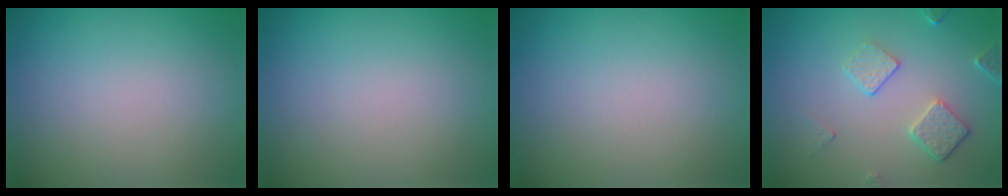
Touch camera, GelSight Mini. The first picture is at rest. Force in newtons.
{"total": 0.0}
{"total": 0.0}
{"total": 2.7, "press": 2.0, "slide": 1.7}